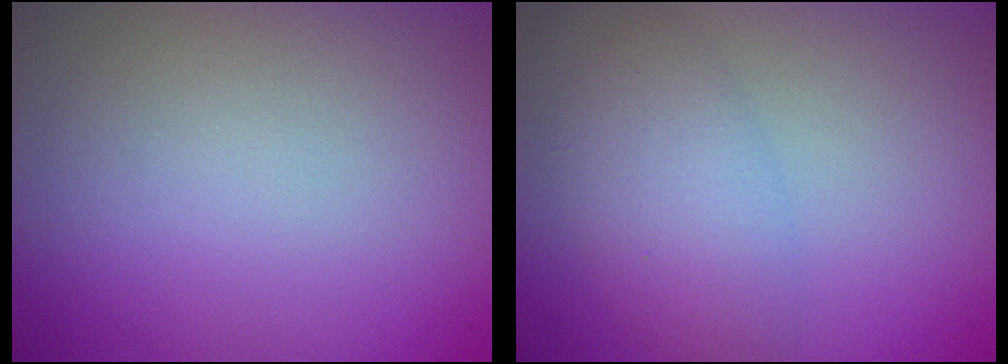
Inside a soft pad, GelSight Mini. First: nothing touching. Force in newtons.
{"total": 4.0, "press": 4.0, "slide": 0.3}